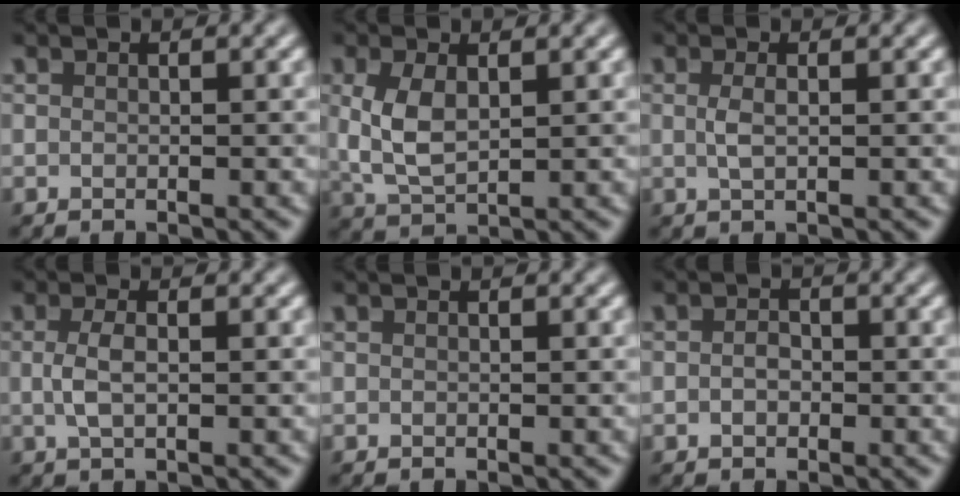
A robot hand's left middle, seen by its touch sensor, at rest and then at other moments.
{"total": 3.7, "force": [0.7, 1.9, 3.1], "torque": [-0.070, 0.000, 0.018]}
{"total": 1.4, "force": [0.1, 0.4, 1.3], "torque": [-0.027, 0.000, 0.002]}
{"total": 2.0, "force": [0.0, 0.7, 1.9], "torque": [-0.042, 0.000, 0.000]}
{"total": 0.0}
{"total": 1.3, "force": [-0.3, 0.9, 0.8], "torque": [-0.015, -0.001, -0.009]}